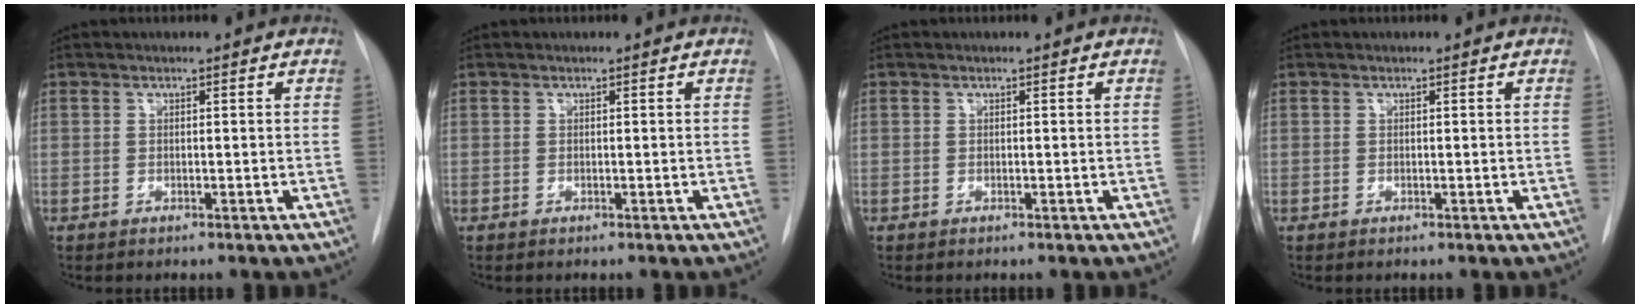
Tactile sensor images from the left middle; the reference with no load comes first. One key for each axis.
{"total": 0.0}
{"total": 0.0}
{"total": 0.0}